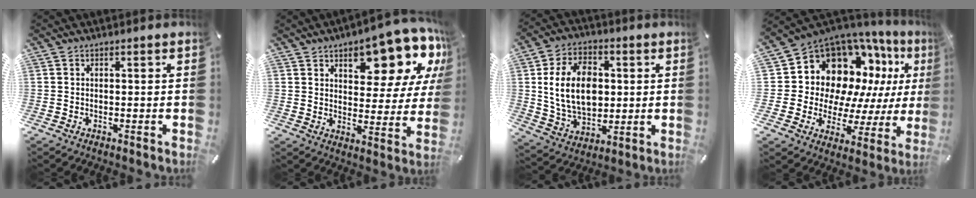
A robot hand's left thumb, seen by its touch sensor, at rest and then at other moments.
{"total": 15.9, "force": [10.3, 7.2, 9.8], "torque": [-0.115, -0.078, 0.168]}
{"total": 14.7, "force": [1.6, 10.7, 9.9], "torque": [-0.208, 0.010, 0.026]}
{"total": 15.1, "force": [7.8, 11.3, 6.3], "torque": [-0.097, -0.089, 0.151]}